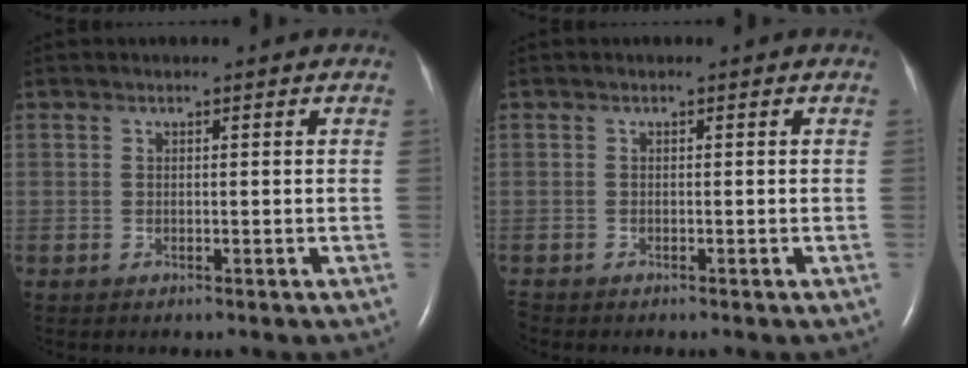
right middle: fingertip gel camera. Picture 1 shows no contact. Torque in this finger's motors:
{"motor_torque": [0.00, 0.00, 0.02, 0.02]}